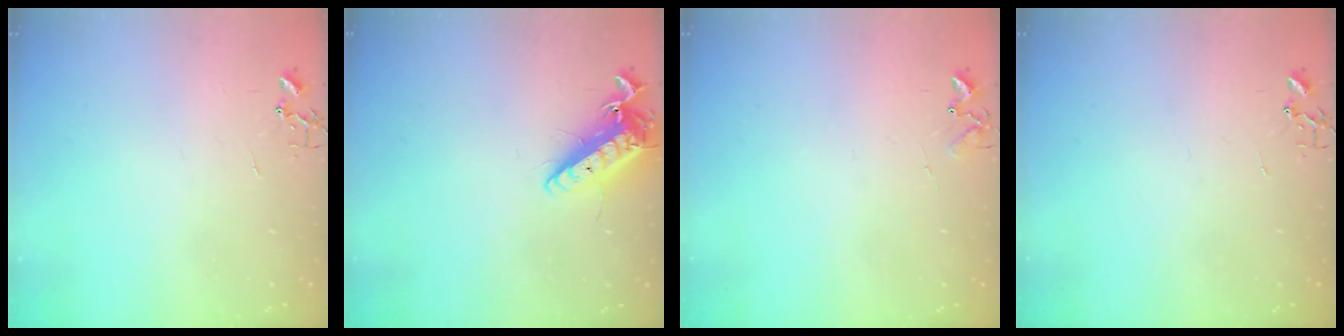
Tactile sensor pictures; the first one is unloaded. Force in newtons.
{"total": 14.0, "press": 13.9, "slide": 2.0}
{"total": 6.1, "press": 6.0, "slide": 0.6}
{"total": 0.0}